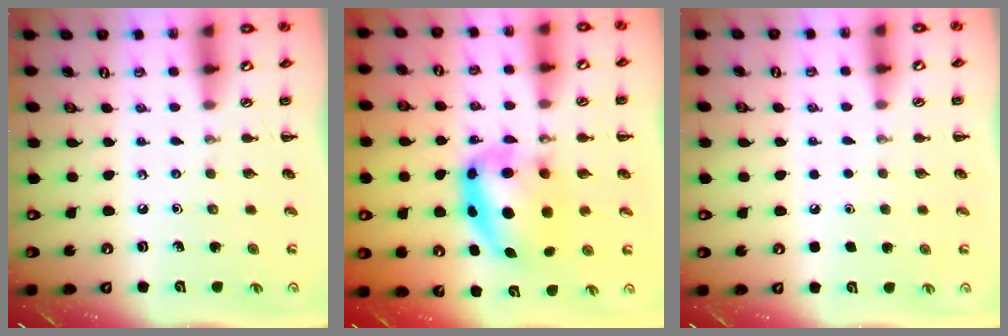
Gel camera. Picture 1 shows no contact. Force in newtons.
{"total": 7.9, "press": 7.7, "slide": 1.8}
{"total": 1.8, "press": 1.8, "slide": 0.1}